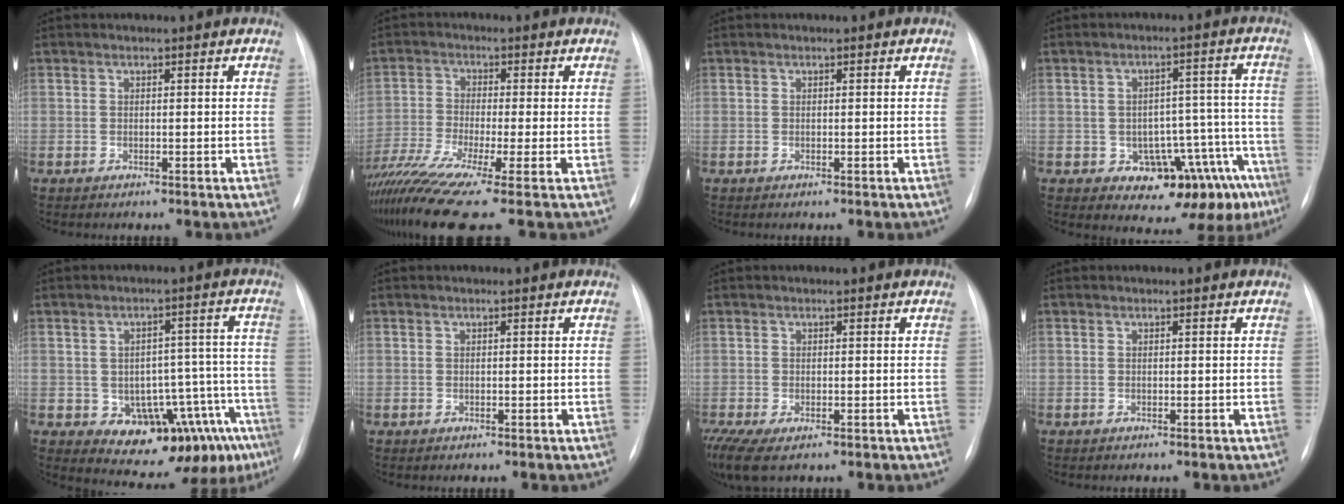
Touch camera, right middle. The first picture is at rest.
{"total": 13.4, "force": [-9.6, -0.3, 9.3], "torque": [-0.205, -0.034, -0.177]}
{"total": 0.0}
{"total": 12.9, "force": [-7.2, 7.4, 7.7], "torque": [-0.061, 0.049, -0.087]}
{"total": 13.9, "force": [-7.3, 7.2, 9.4], "torque": [-0.091, 0.034, -0.090]}
{"total": 0.0}
{"total": 8.6, "force": [-5.0, 4.2, 5.6], "torque": [-0.137, -0.013, -0.078]}
{"total": 0.0}